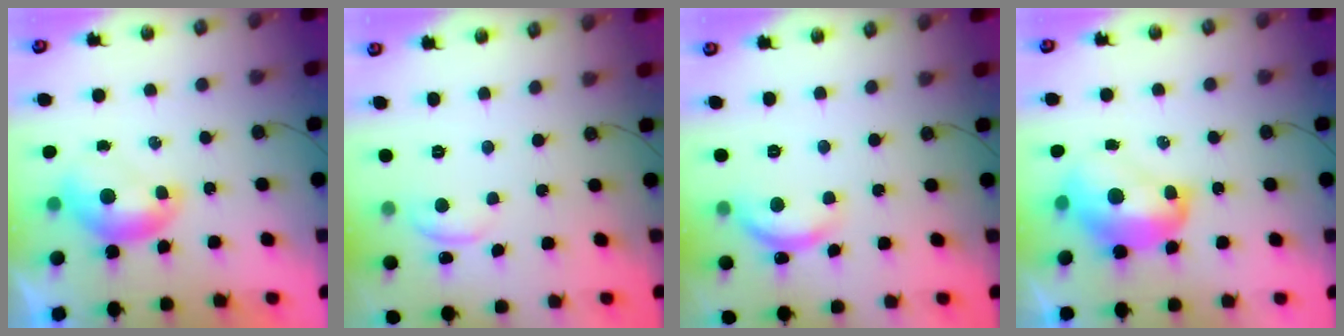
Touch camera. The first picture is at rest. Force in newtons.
{"total": 0.6, "press": 0.1, "slide": 0.5}
{"total": 4.9, "press": 4.8, "slide": 0.5}
{"total": 4.4, "press": 4.4, "slide": 0.5}